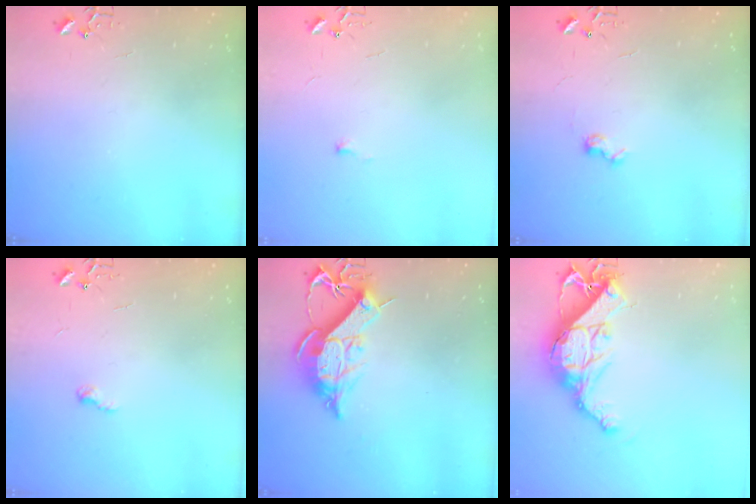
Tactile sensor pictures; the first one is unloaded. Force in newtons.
{"total": 3.4, "press": 3.4, "slide": 0.5}
{"total": 6.0, "press": 6.0, "slide": 0.7}
{"total": 5.9, "press": 5.9, "slide": 0.4}
{"total": 14.4, "press": 14.4, "slide": 1.2}
{"total": 15.3, "press": 15.3, "slide": 1.0}